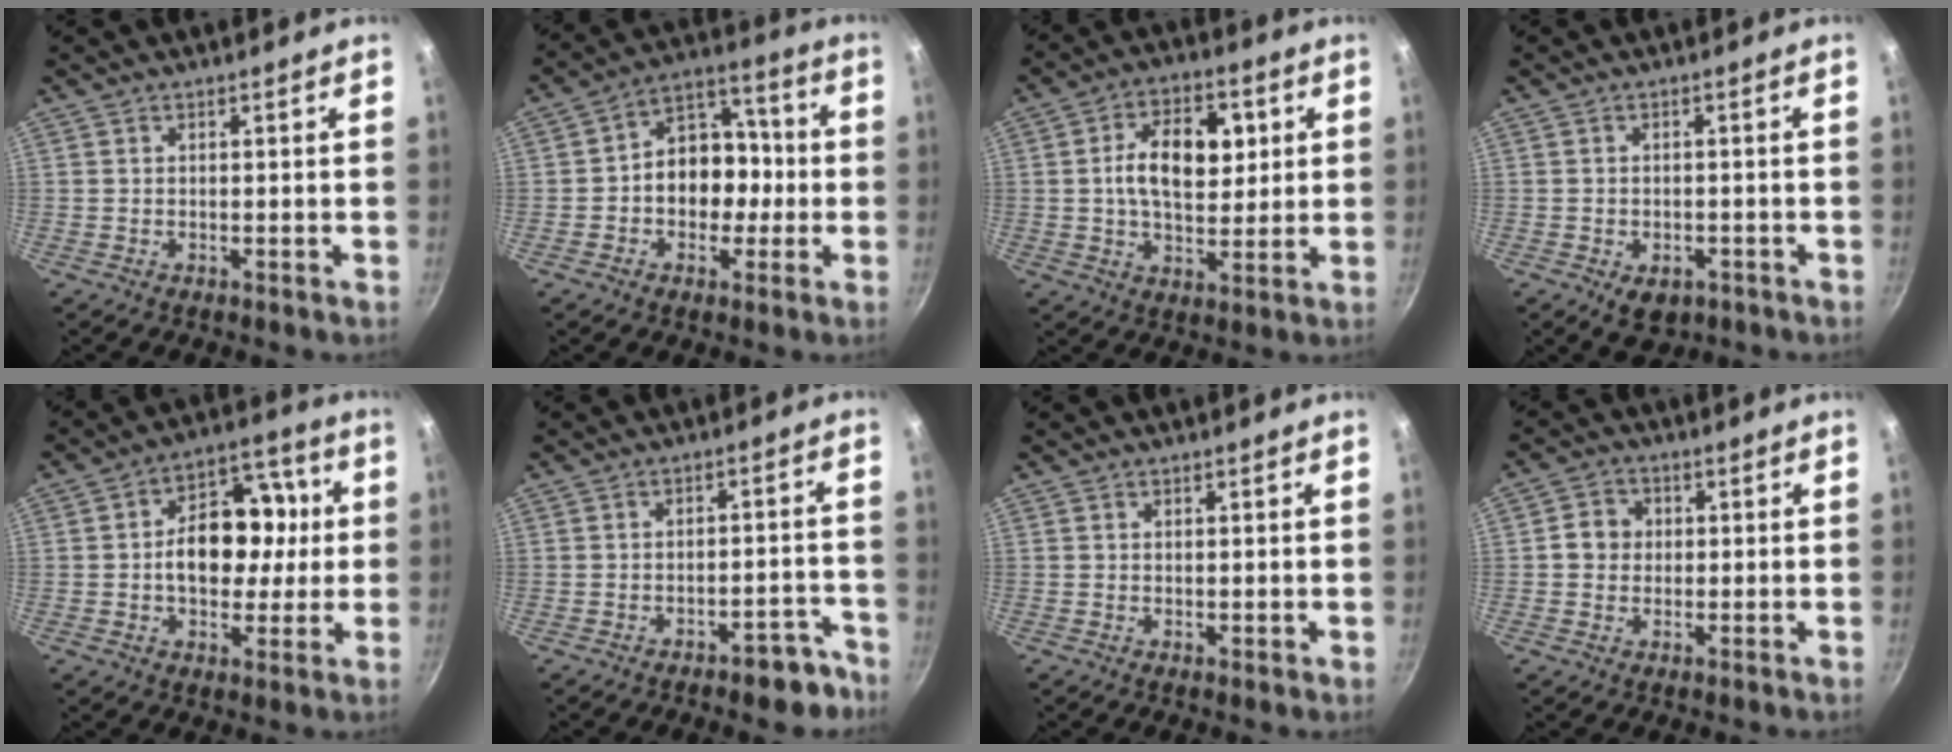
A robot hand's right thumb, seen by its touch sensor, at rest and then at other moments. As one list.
[{"total": 12.9, "force": [-1.1, 9.4, 8.8], "torque": [-0.086, 0.045, -0.027]}, {"total": 13.3, "force": [2.4, 7.9, 10.4], "torque": [-0.143, 0.002, 0.036]}, {"total": 5.1, "force": [-2.5, 3.3, 2.9], "torque": [-0.035, 0.010, -0.028]}, {"total": 15.3, "force": [0.5, 10.3, 11.2], "torque": [-0.121, 0.032, 0.003]}, {"total": 6.4, "force": [-4.6, 2.6, 3.6], "torque": [-0.030, 0.044, -0.056]}, {"total": 0.8, "force": [0.2, 0.1, 0.7], "torque": [-0.011, -0.005, 0.003]}, {"total": 4.8, "force": [0.3, 4.4, 2.1], "torque": [-0.020, 0.011, -0.001]}]